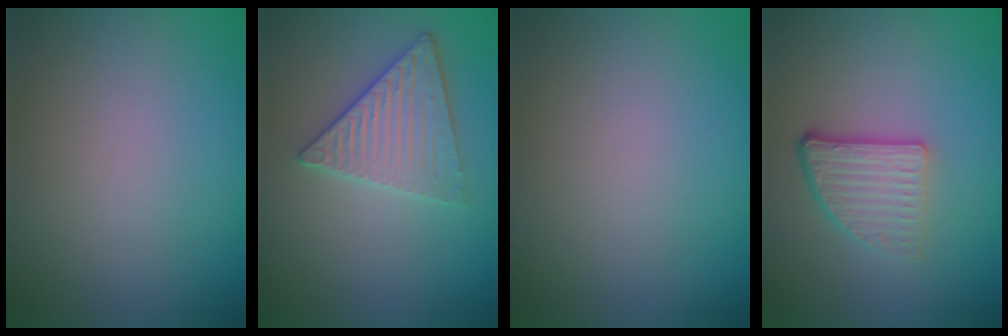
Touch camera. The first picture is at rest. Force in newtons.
{"total": 3.4, "press": 3.4, "slide": 0.3}
{"total": 0.0}
{"total": 3.9, "press": 2.5, "slide": 2.9}